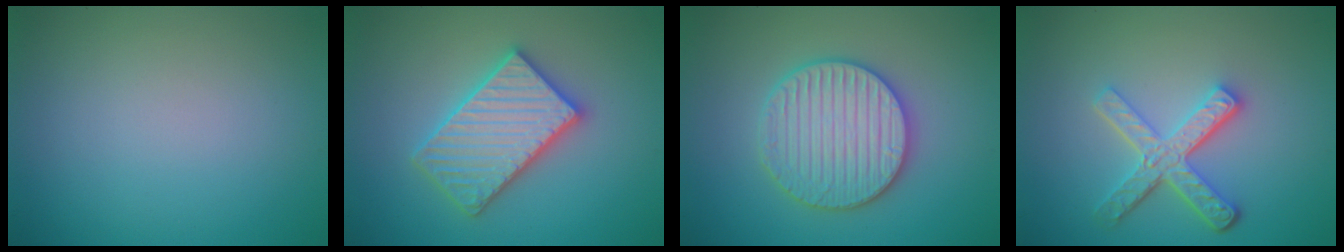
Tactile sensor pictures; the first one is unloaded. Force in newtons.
{"total": 5.6, "press": 5.5, "slide": 0.8}
{"total": 5.8, "press": 5.7, "slide": 1.1}
{"total": 4.8, "press": 3.6, "slide": 3.2}